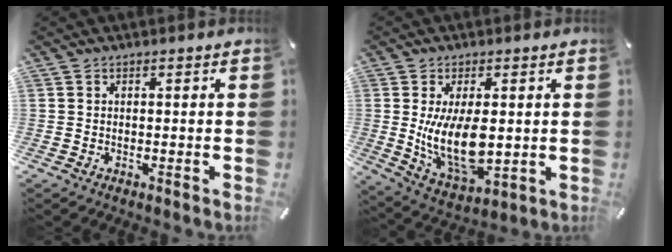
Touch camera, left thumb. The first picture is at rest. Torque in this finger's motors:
{"motor_torque": [2.39, 2.36, 1.33, -0.12, 0.23]}